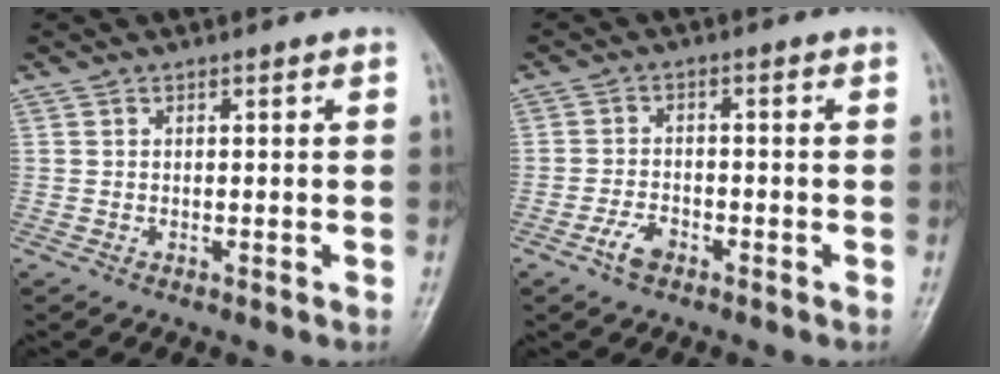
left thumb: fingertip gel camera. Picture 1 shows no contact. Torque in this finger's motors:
{"motor_torque": [-0.27, 0.40, 0.29, 0.24, 0.00]}